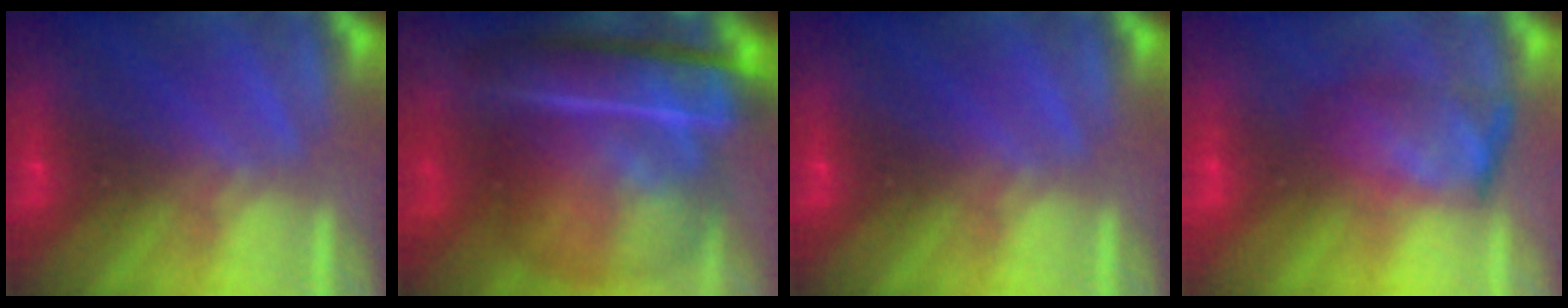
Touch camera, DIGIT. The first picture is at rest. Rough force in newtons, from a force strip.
{"total": 6.9}
{"total": 0.0}
{"total": 4.5}